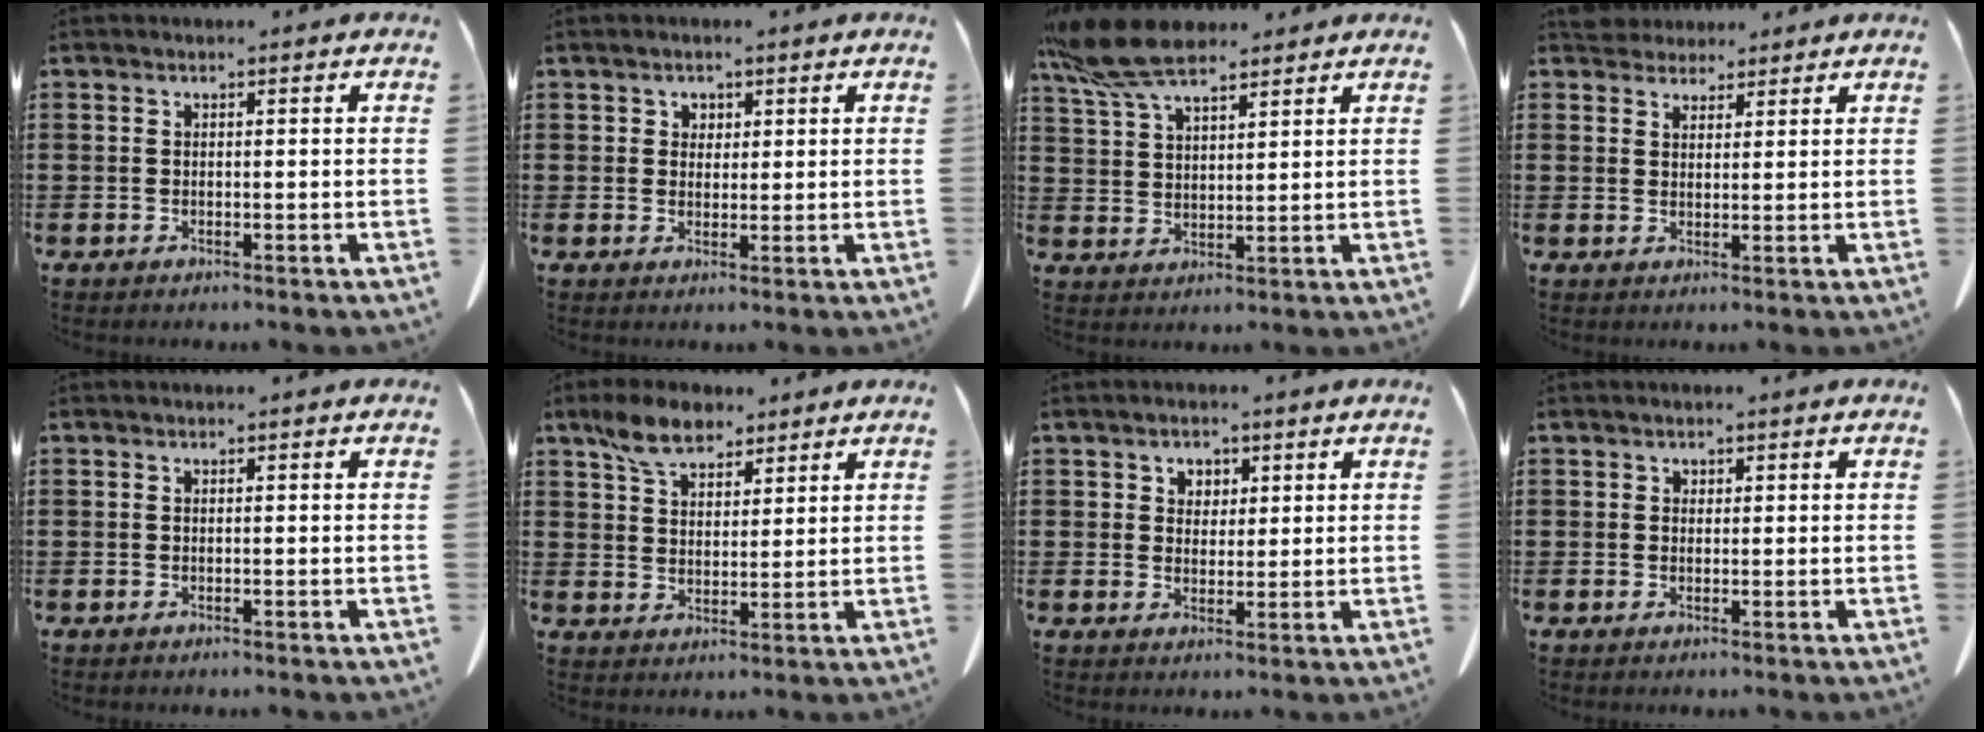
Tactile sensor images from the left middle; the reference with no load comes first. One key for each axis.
{"total": 1.8, "fx": 1.2, "fy": 1.3, "fz": 0.2, "tx": -0.002, "ty": 0.002, "tz": 0.021}
{"total": 9.7, "fx": 7.6, "fy": 2.7, "fz": 5.5, "tx": -0.141, "ty": -0.016, "tz": 0.140}
{"total": 3.3, "fx": 3.1, "fy": 1.1, "fz": 0.3, "tx": -0.006, "ty": -0.002, "tz": 0.059}
{"total": 0.0}
{"total": 7.0, "fx": 5.2, "fy": 3.4, "fz": 3.2, "tx": -0.074, "ty": 0.000, "tz": 0.097}
{"total": 2.7, "fx": 1.6, "fy": 2.1, "fz": 0.5, "tx": -0.012, "ty": 0.007, "tz": 0.026}
{"total": 0.6, "fx": 0.4, "fy": 0.4, "fz": 0.1, "tx": -0.005, "ty": 0.000, "tz": 0.010}